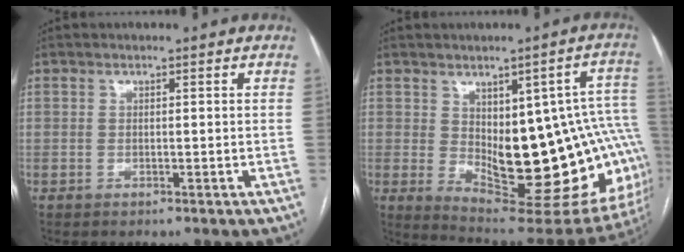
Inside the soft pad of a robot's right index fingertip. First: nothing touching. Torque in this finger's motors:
{"motor_torque": [2.14, 0.00, 1.05, 0.13]}